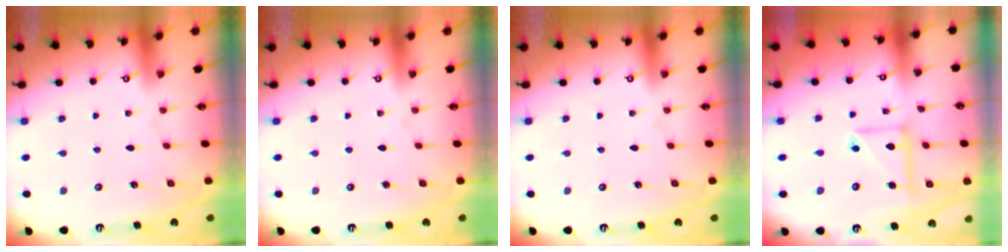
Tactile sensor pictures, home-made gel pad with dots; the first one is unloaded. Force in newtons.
{"total": 0.0}
{"total": 0.0}
{"total": 10.4, "press": 10.4, "slide": 0.9}